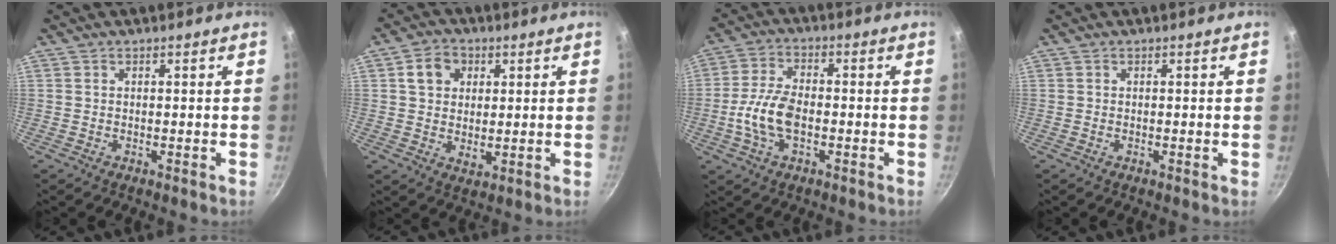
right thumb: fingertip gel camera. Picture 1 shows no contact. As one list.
[{"total": 7.4, "force": [2.3, 5.9, 3.8], "torque": [-0.043, -0.005, 0.036]}, {"total": 9.1, "force": [-1.9, 4.9, 7.4], "torque": [-0.147, 0.023, -0.044]}, {"total": 0.0}]